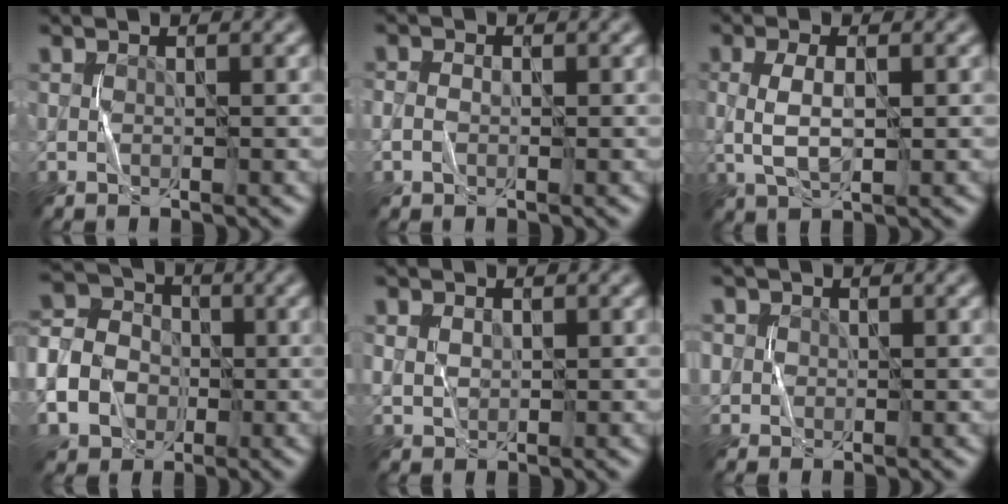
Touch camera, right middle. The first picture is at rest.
{"total": 1.0, "force": [-0.3, 0.7, 0.6], "torque": [-0.011, 0.002, -0.006]}
{"total": 3.0, "force": [-0.1, 1.2, 2.7], "torque": [-0.063, -0.001, 0.000]}
{"total": 7.8, "force": [-2.4, 6.5, 3.5], "torque": [-0.082, -0.019, -0.065]}
{"total": 1.3, "force": [0.4, 1.1, 0.6], "torque": [-0.015, -0.002, 0.012]}
{"total": 2.4, "force": [0.9, 2.2, 0.7], "torque": [-0.019, 0.006, 0.012]}